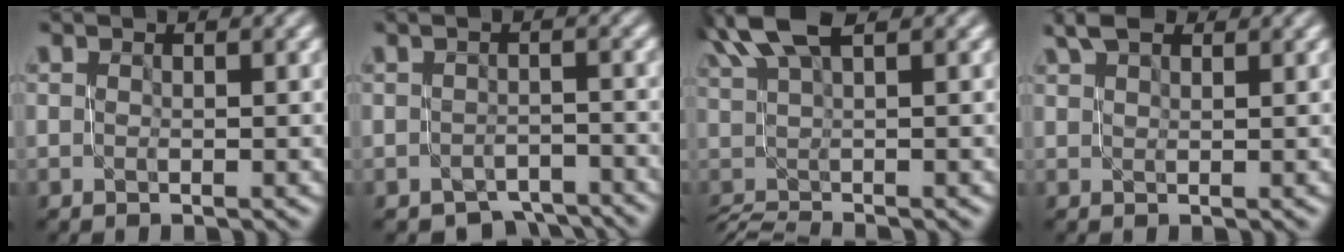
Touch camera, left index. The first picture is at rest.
{"total": 2.5, "force": [-2.5, 0.5, 0.2], "torque": [-0.004, -0.006, -0.037]}
{"total": 5.9, "force": [2.9, 1.6, 5.0], "torque": [-0.069, 0.017, 0.046]}
{"total": 3.0, "force": [2.5, 0.9, 1.4], "torque": [-0.025, 0.013, 0.044]}